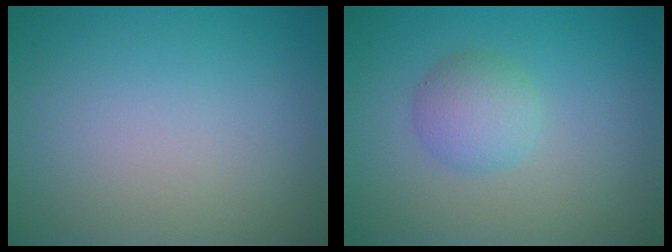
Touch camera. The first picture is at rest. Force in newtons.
{"total": 2.6, "press": 2.6, "slide": 0.1}